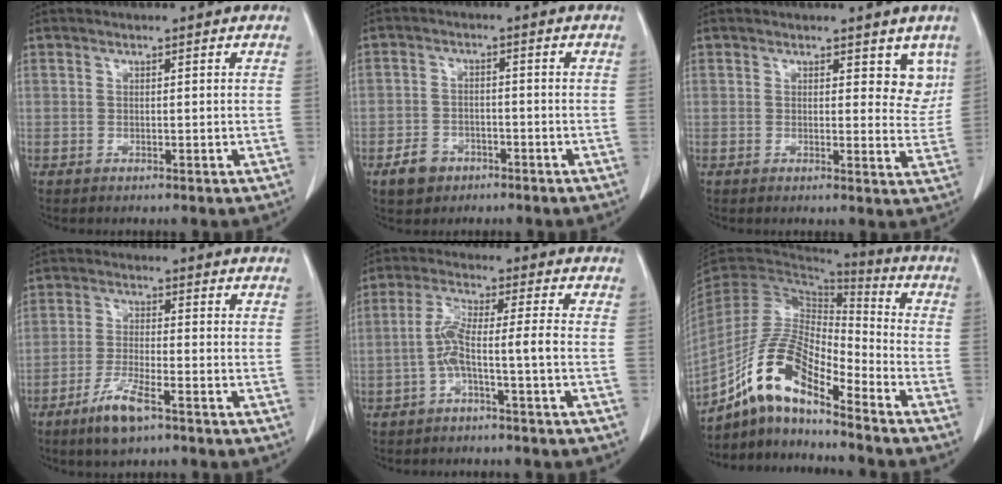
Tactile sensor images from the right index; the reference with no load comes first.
{"total": 4.5, "force": [-2.7, 3.3, 1.4], "torque": [-0.026, 0.008, -0.041]}
{"total": 4.8, "force": [3.1, 2.5, 2.5], "torque": [-0.004, -0.015, 0.029]}
{"total": 6.4, "force": [-4.2, 1.1, 4.7], "torque": [-0.100, -0.009, -0.078]}
{"total": 5.6, "force": [-2.0, -0.4, 5.2], "torque": [-0.105, 0.021, -0.037]}
{"total": 13.2, "force": [-9.2, 3.3, 8.8], "torque": [-0.179, 0.017, -0.170]}